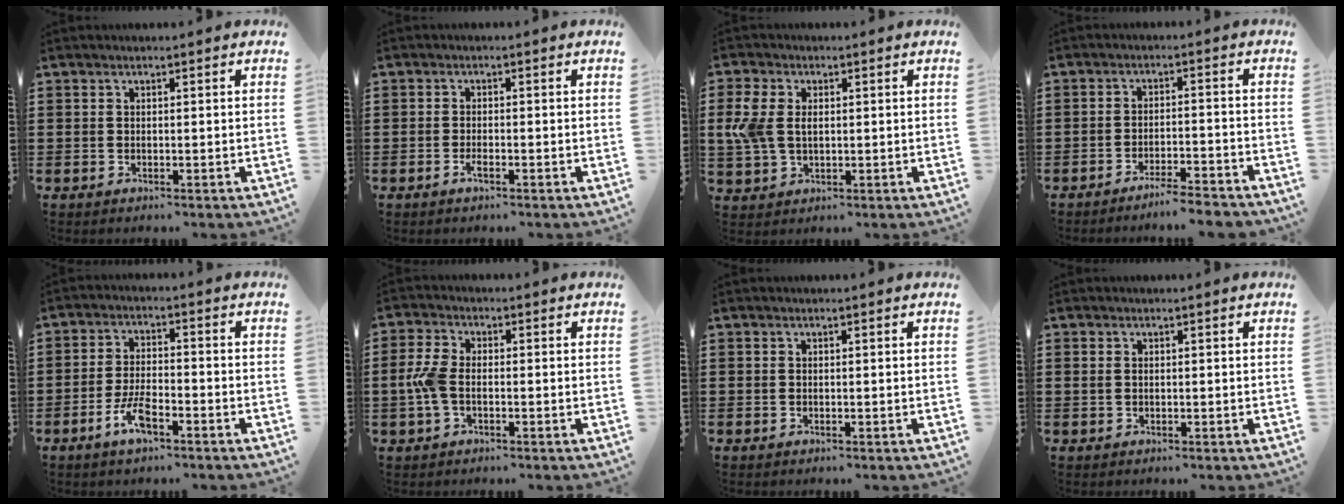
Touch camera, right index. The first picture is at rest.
{"total": 1.4, "force": [-0.9, 0.3, 1.1], "torque": [-0.022, -0.005, -0.014]}
{"total": 5.2, "force": [0.7, 3.5, 3.8], "torque": [-0.110, 0.001, 0.003]}
{"total": 3.9, "force": [-3.8, -0.2, 1.1], "torque": [-0.021, -0.002, -0.076]}
{"total": 5.6, "force": [-3.2, 1.9, 4.2], "torque": [-0.096, 0.001, -0.063]}
{"total": 4.6, "force": [-0.8, 2.3, 3.8], "torque": [-0.098, -0.005, -0.022]}
{"total": 0.0}
{"total": 0.8, "force": [0.2, 0.5, 0.5], "torque": [-0.012, 0.004, 0.003]}